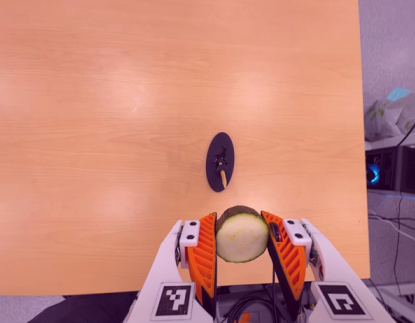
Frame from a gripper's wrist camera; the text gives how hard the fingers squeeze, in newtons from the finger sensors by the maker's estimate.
{"total": 11.7, "left": 11.0, "right": 12.3}